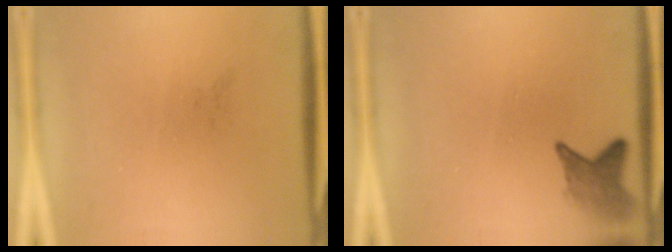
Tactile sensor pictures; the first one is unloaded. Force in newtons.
{"total": 2.9}